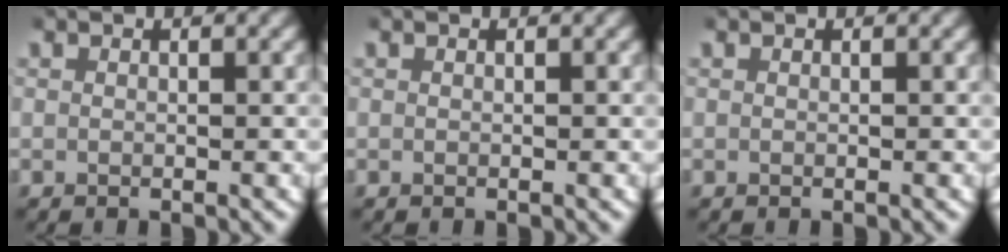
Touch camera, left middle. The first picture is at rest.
{"total": 0.0}
{"total": 0.0}